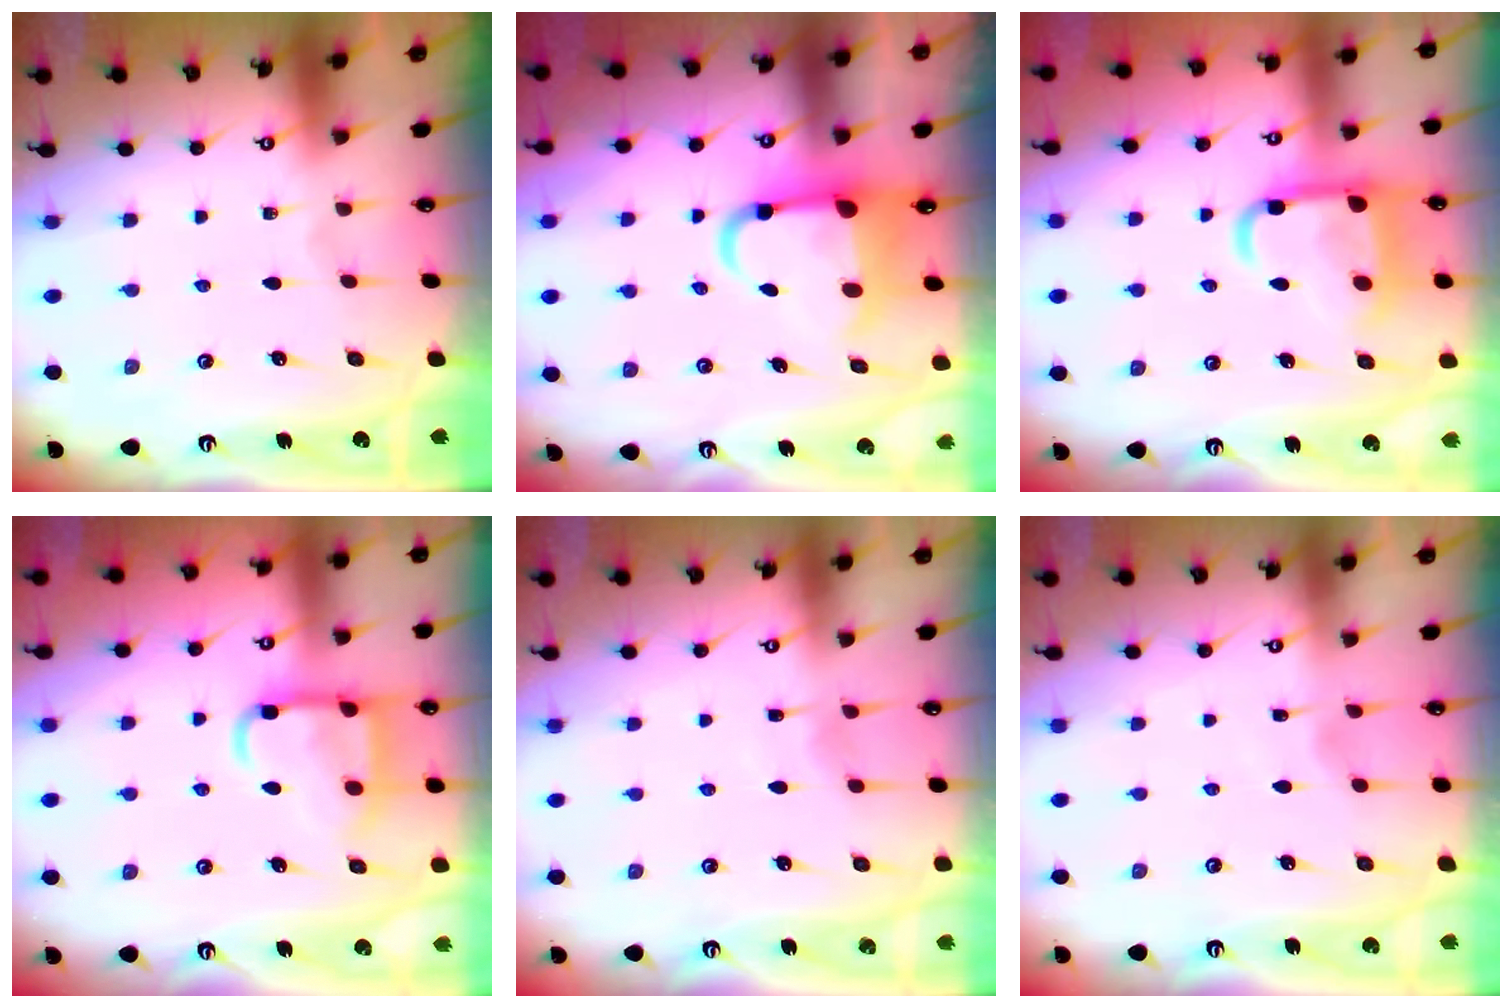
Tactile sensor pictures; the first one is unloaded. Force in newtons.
{"total": 6.6, "press": 6.4, "slide": 1.7}
{"total": 14.6, "press": 14.5, "slide": 1.4}
{"total": 13.4, "press": 13.3, "slide": 1.5}
{"total": 5.5, "press": 5.5, "slide": 0.5}
{"total": 2.7, "press": 2.7, "slide": 0.3}